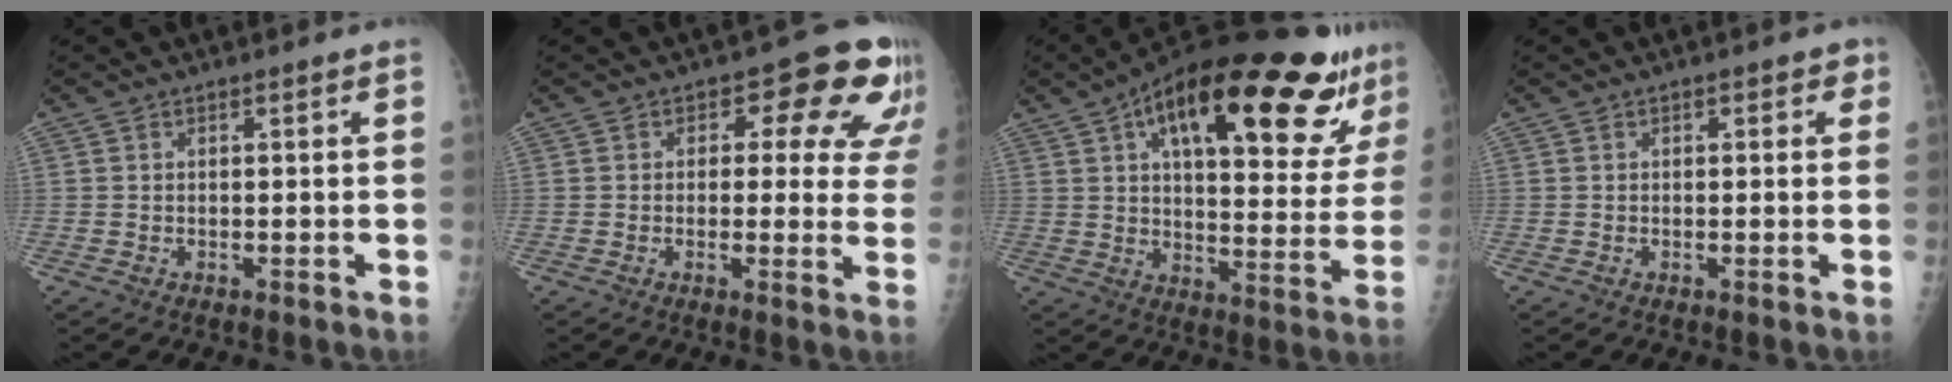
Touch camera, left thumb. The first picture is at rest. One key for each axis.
{"total": 11.2, "fx": 5.4, "fy": 6.5, "fz": 7.3, "tx": -0.024, "ty": -0.017, "tz": 0.047}
{"total": 31.3, "fx": 17.6, "fy": 10.5, "fz": 23.7, "tx": -0.326, "ty": -0.023, "tz": 0.259}
{"total": 2.3, "fx": 0.9, "fy": 1.2, "fz": 1.7, "tx": -0.009, "ty": 0.002, "tz": 0.008}